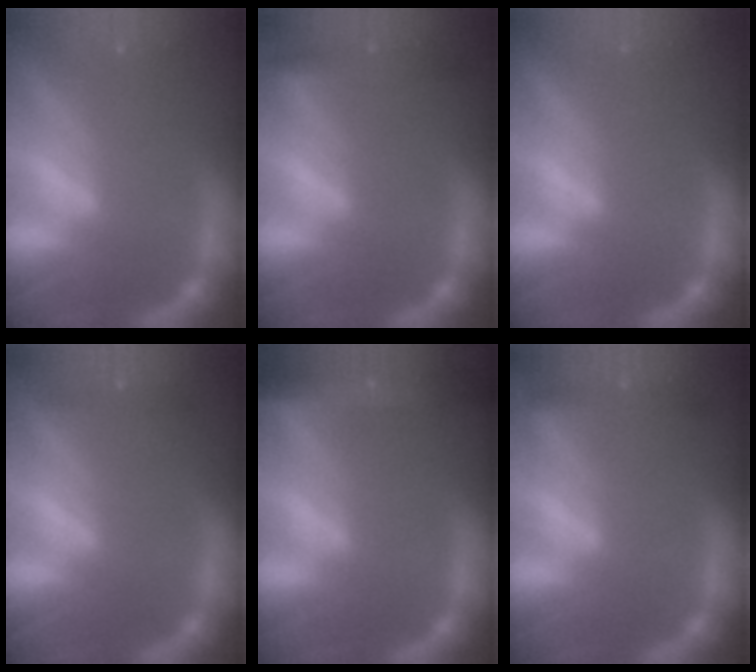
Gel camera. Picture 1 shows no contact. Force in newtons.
{"total": 3.0}
{"total": 0.0}
{"total": 1.4}
{"total": 8.6}
{"total": 2.4}